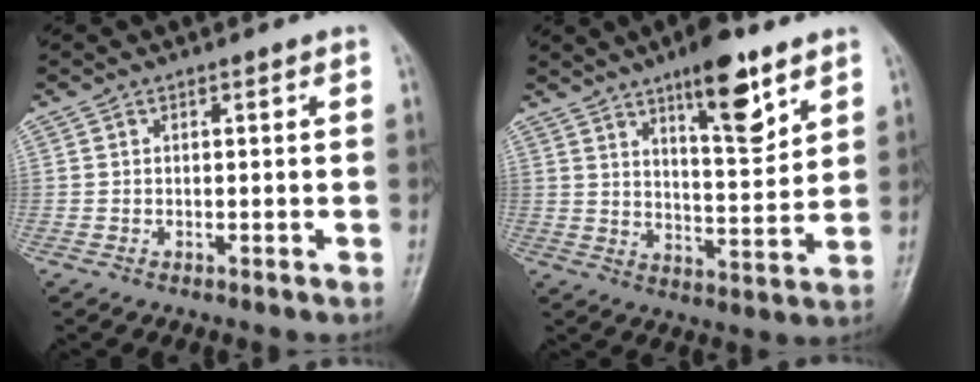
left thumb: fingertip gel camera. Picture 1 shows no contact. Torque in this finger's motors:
{"motor_torque": [1.76, 0.57, 1.55, -1.22, 0.36]}